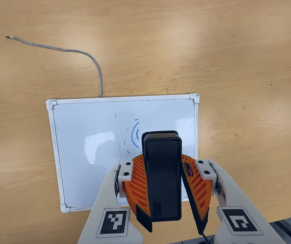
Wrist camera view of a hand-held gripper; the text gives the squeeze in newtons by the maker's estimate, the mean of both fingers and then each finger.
{"total": 7.9, "left": 8.4, "right": 7.5}